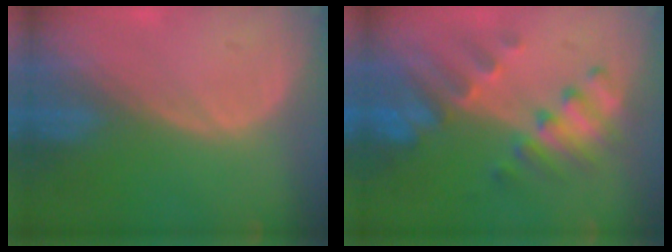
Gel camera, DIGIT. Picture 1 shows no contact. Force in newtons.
{"total": 8.0, "press": 7.8, "slide": 1.3}